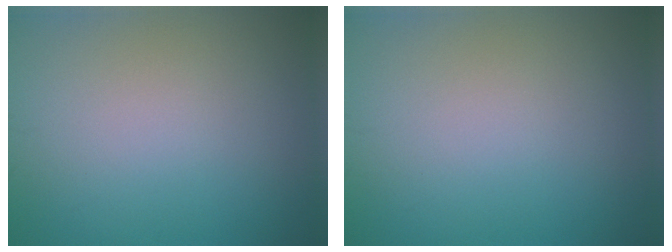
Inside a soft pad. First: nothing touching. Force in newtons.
{"total": 0.0}